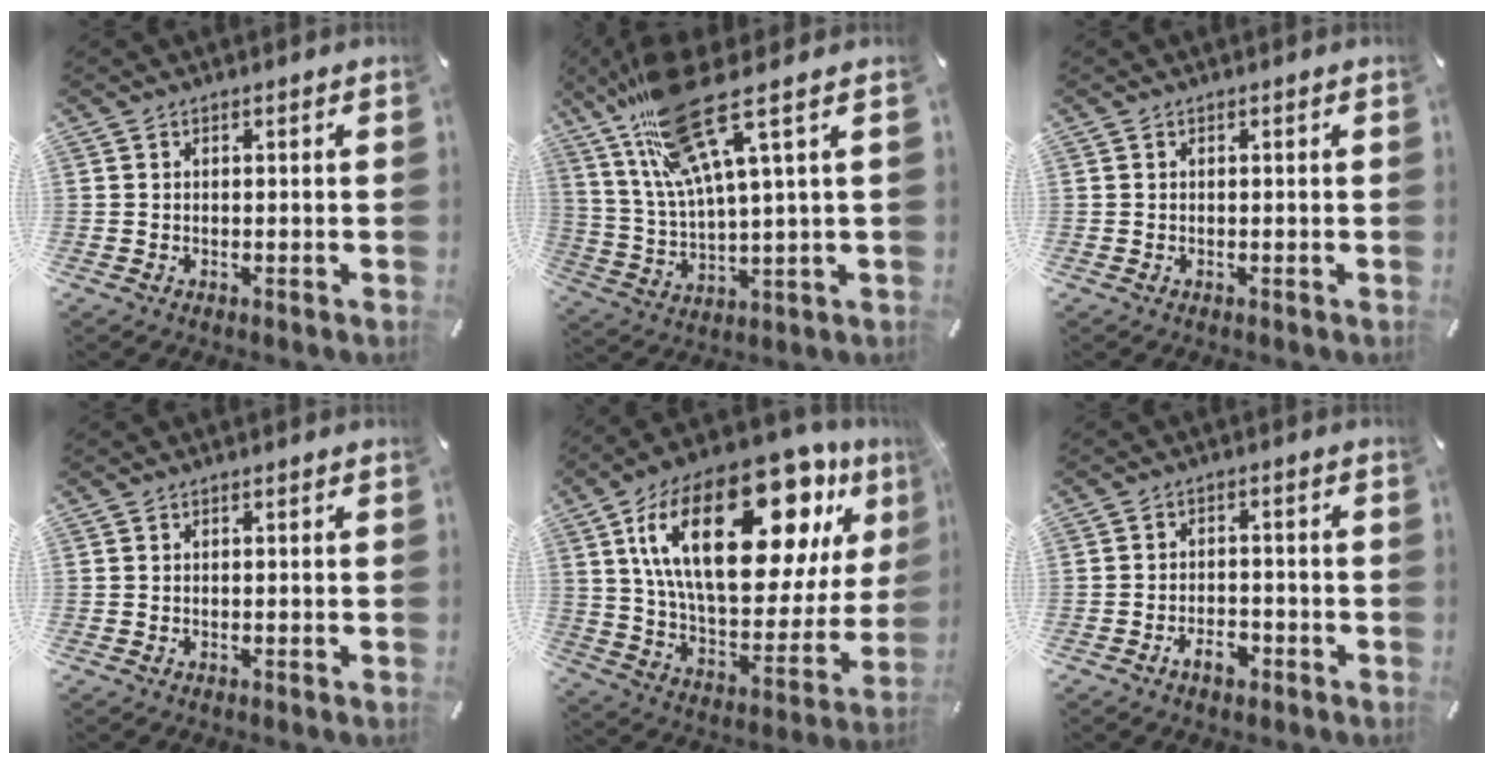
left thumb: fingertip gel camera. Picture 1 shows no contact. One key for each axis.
{"total": 19.2, "fx": 10.9, "fy": 4.3, "fz": 15.2, "tx": -0.327, "ty": -0.040, "tz": 0.178}
{"total": 0.0}
{"total": 0.0}
{"total": 31.6, "fx": 14.6, "fy": 14.8, "fz": 23.8, "tx": -0.418, "ty": -0.081, "tz": 0.243}
{"total": 4.9, "fx": -3.0, "fy": 2.6, "fz": 2.8, "tx": -0.048, "ty": 0.015, "tz": -0.054}